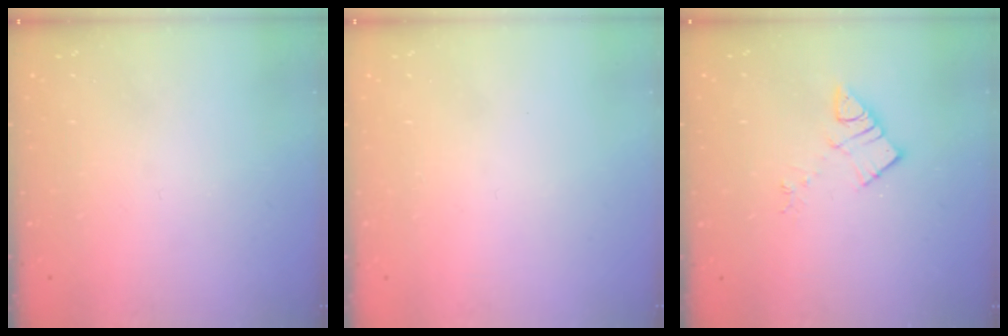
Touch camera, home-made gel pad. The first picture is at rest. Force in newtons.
{"total": 1.6, "press": 1.6, "slide": 0.1}
{"total": 6.3, "press": 6.3, "slide": 0.2}